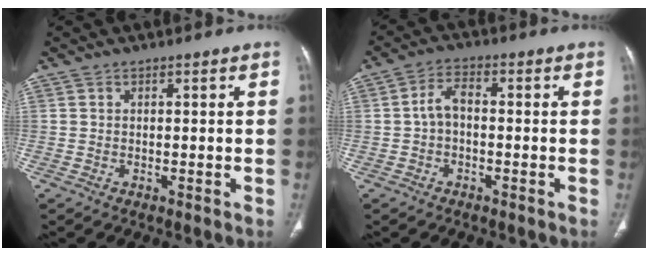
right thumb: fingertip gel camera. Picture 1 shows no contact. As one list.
[{"total": 4.1, "force": [-0.4, 2.5, 3.2], "torque": [-0.054, 0.018, -0.015]}]